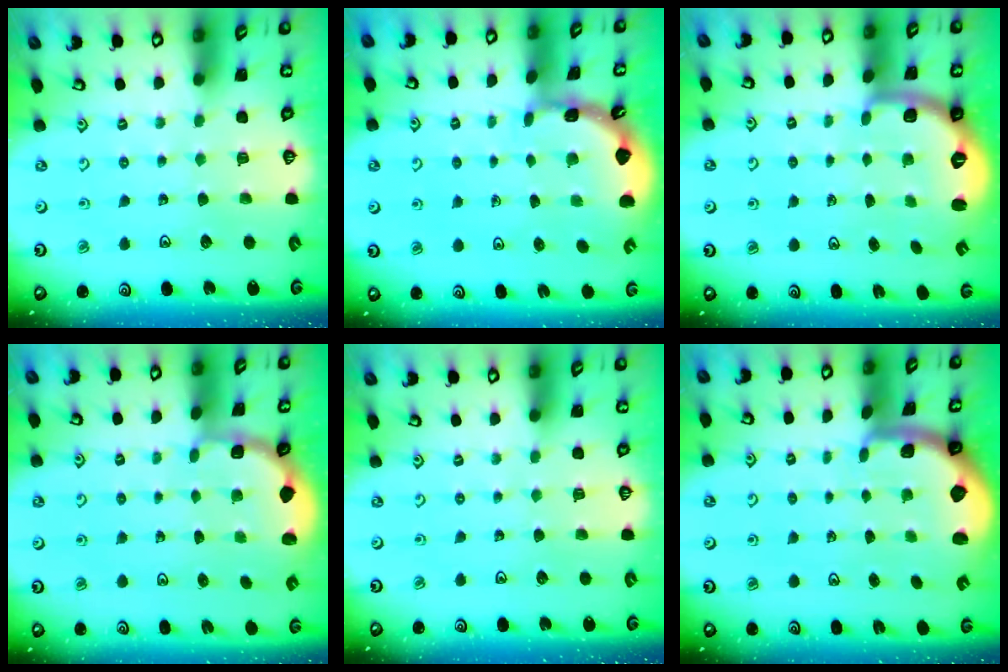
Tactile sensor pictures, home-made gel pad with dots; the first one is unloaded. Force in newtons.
{"total": 1.8, "press": 1.8, "slide": 0.1}
{"total": 2.5, "press": 2.0, "slide": 1.6}
{"total": 1.9, "press": 1.8, "slide": 0.7}
{"total": 0.0}
{"total": 1.1, "press": 1.0, "slide": 0.3}